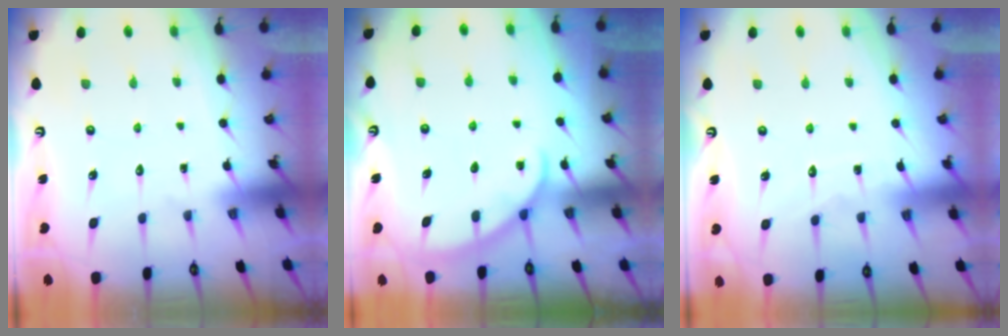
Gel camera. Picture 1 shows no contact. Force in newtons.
{"total": 2.1, "press": 2.1, "slide": 0.3}
{"total": 3.8, "press": 3.8, "slide": 0.5}